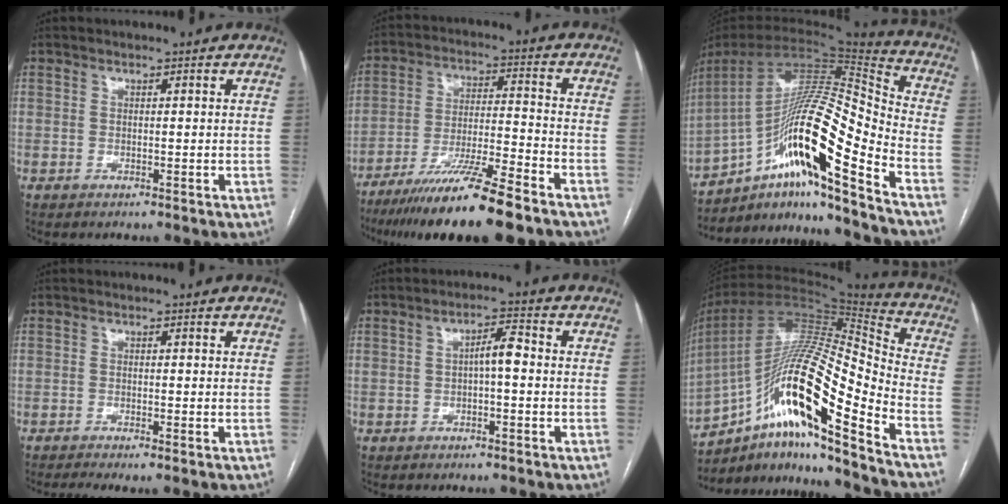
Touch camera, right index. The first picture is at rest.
{"total": 15.9, "force": [-11.8, 0.3, 10.6], "torque": [-0.181, -0.035, -0.203]}
{"total": 22.1, "force": [-11.5, 0.9, 18.9], "torque": [-0.327, 0.012, -0.201]}
{"total": 2.3, "force": [-1.3, 0.4, 1.9], "torque": [-0.037, -0.007, -0.025]}
{"total": 3.8, "force": [-0.1, 0.9, 3.6], "torque": [-0.061, 0.015, -0.003]}
{"total": 23.3, "force": [-12.6, 2.9, 19.4], "torque": [-0.353, 0.005, -0.223]}